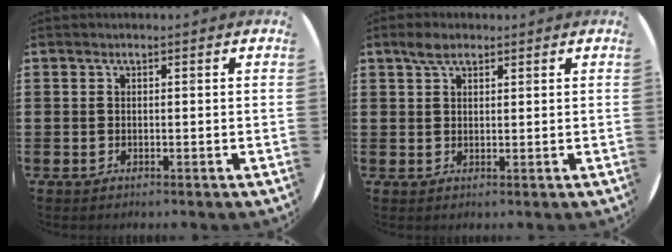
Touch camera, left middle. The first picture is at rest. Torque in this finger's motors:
{"motor_torque": [0.87, -0.61, -0.01, 0.00]}